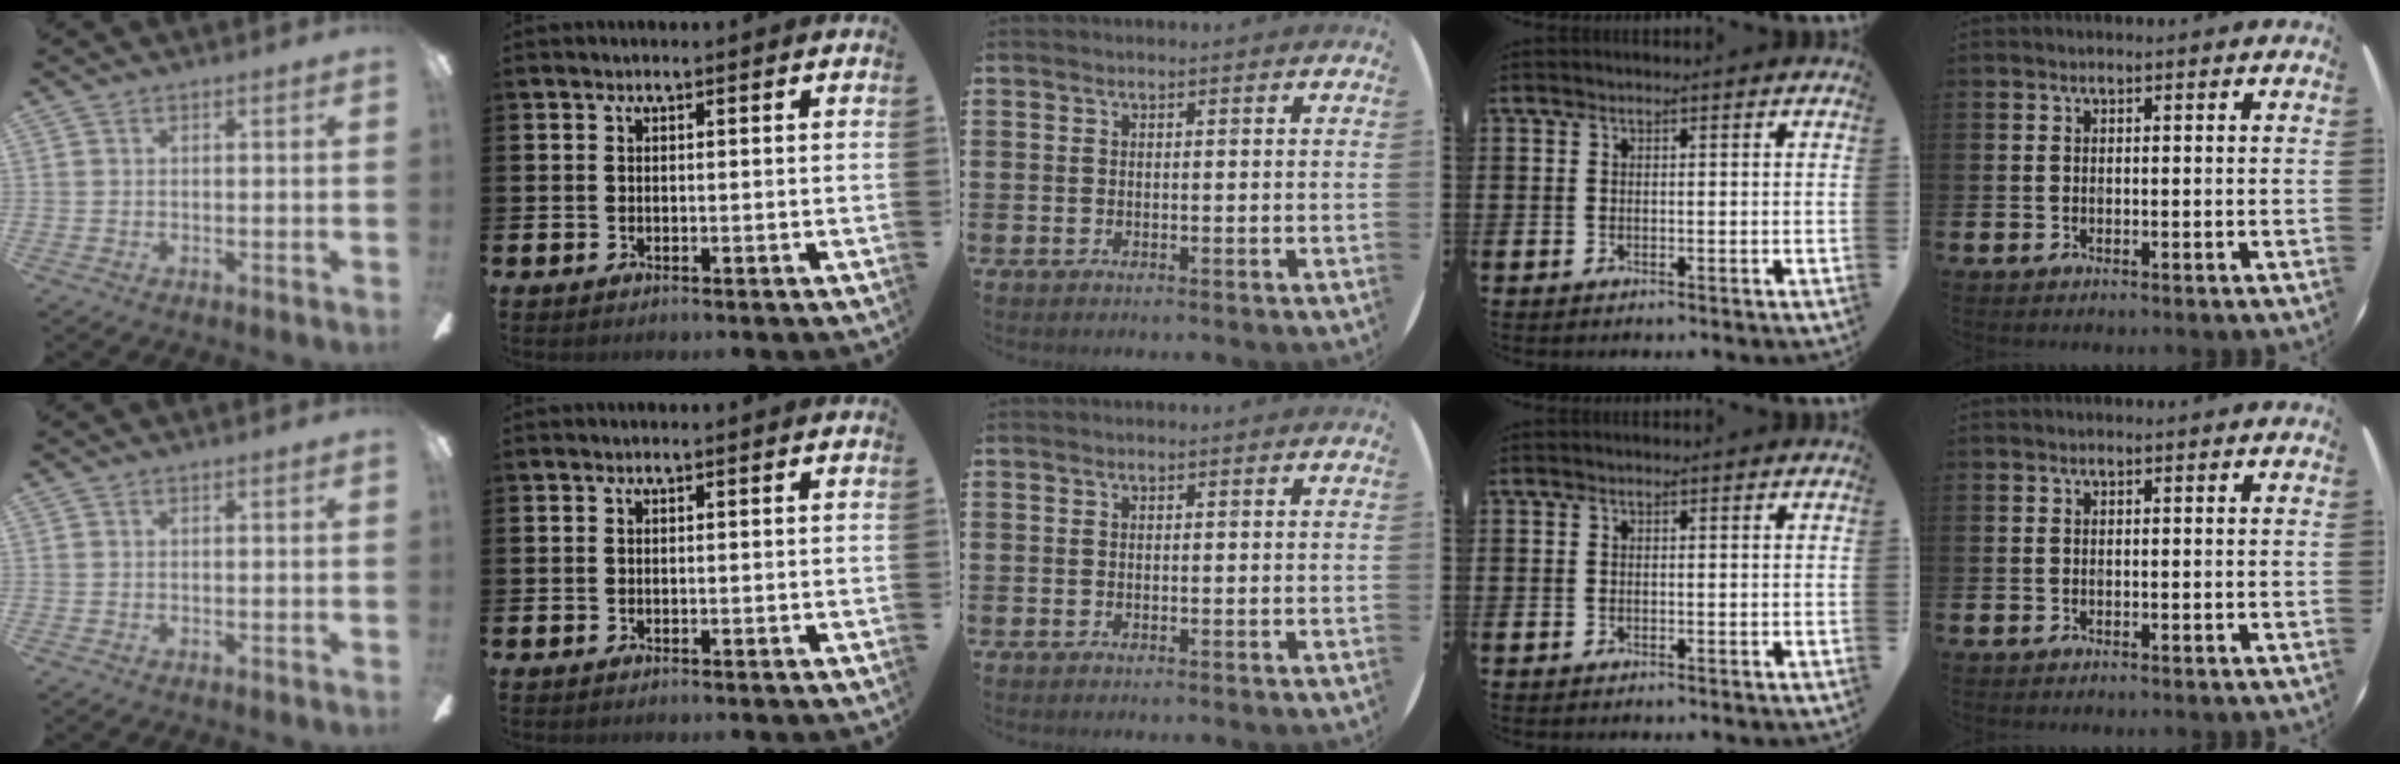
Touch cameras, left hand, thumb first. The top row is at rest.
{}